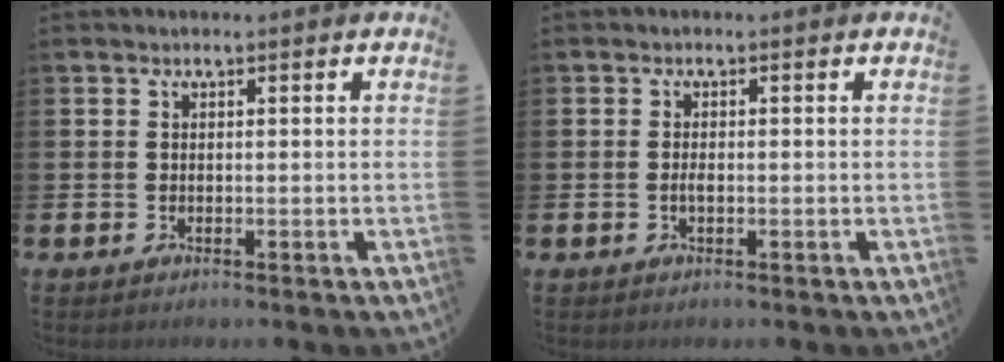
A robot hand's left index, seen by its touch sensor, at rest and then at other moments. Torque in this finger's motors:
{"motor_torque": [0.23, 0.12, -0.02, 0.02]}